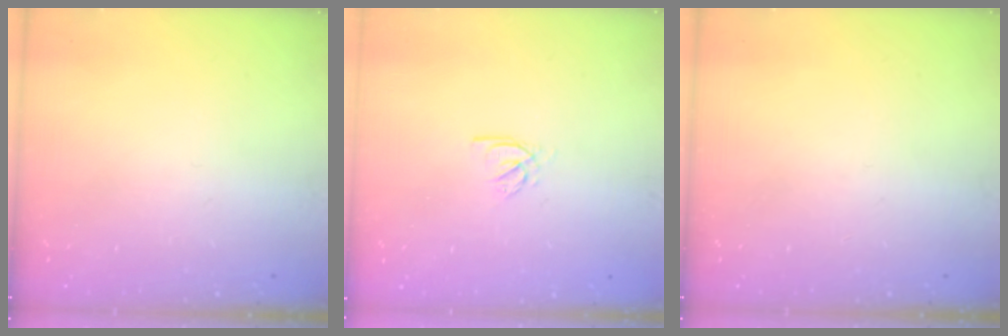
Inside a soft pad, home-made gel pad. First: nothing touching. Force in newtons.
{"total": 2.0, "press": 2.0, "slide": 0.4}
{"total": 0.0}